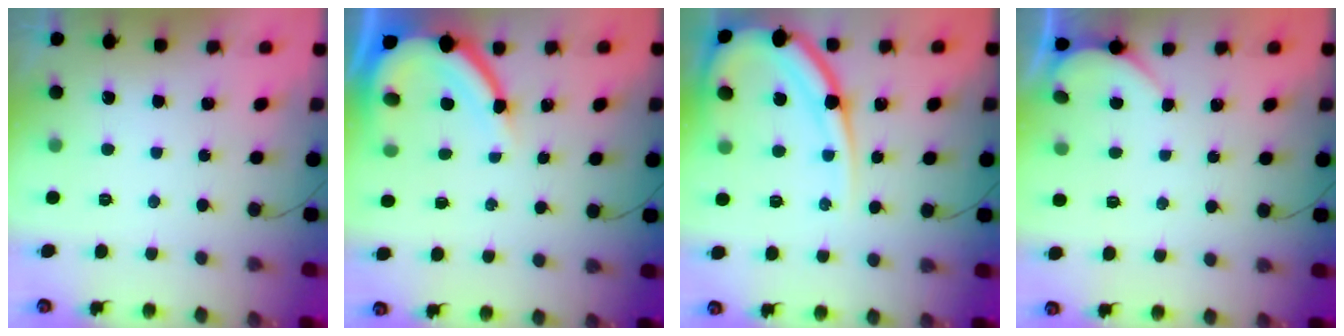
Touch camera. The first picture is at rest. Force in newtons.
{"total": 10.1, "press": 10.0, "slide": 1.2}
{"total": 14.1, "press": 14.0, "slide": 1.4}
{"total": 1.9, "press": 1.9, "slide": 0.1}